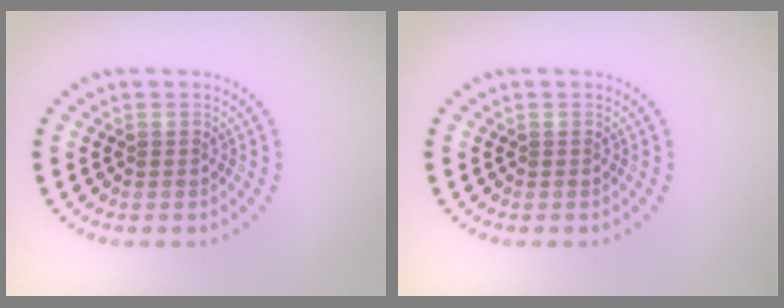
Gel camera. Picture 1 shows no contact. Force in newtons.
{"total": 0.0}